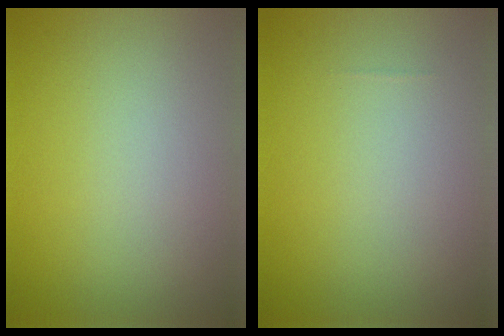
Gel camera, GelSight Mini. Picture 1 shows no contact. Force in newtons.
{"total": 0.0}